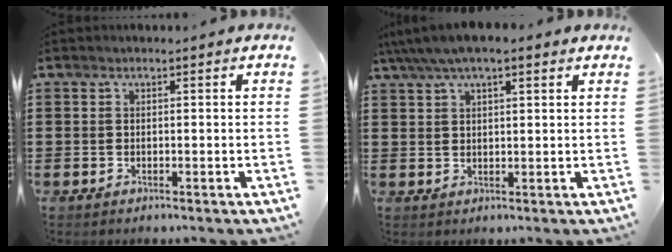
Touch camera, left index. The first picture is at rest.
{"total": 4.1, "force": [2.9, 1.1, 2.6], "torque": [-0.057, 0.003, 0.052]}